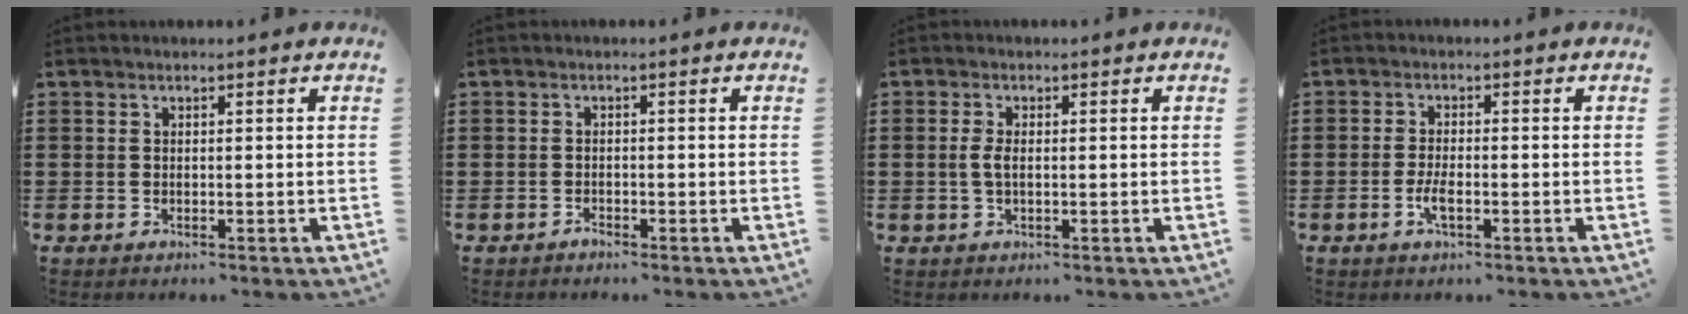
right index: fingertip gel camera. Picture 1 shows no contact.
{"total": 0.8, "force": [-0.8, 0.2, 0.1], "torque": [-0.006, 0.000, -0.016]}
{"total": 2.2, "force": [-0.1, 0.8, 2.1], "torque": [-0.054, -0.004, -0.008]}
{"total": 2.7, "force": [-1.1, 0.6, 2.4], "torque": [-0.051, -0.004, -0.021]}